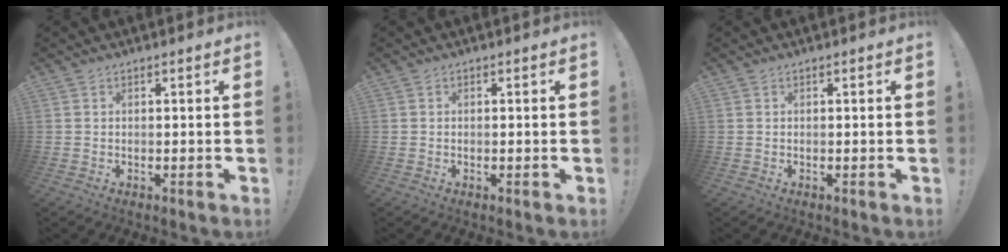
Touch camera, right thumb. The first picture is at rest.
{"total": 0.0}
{"total": 0.0}